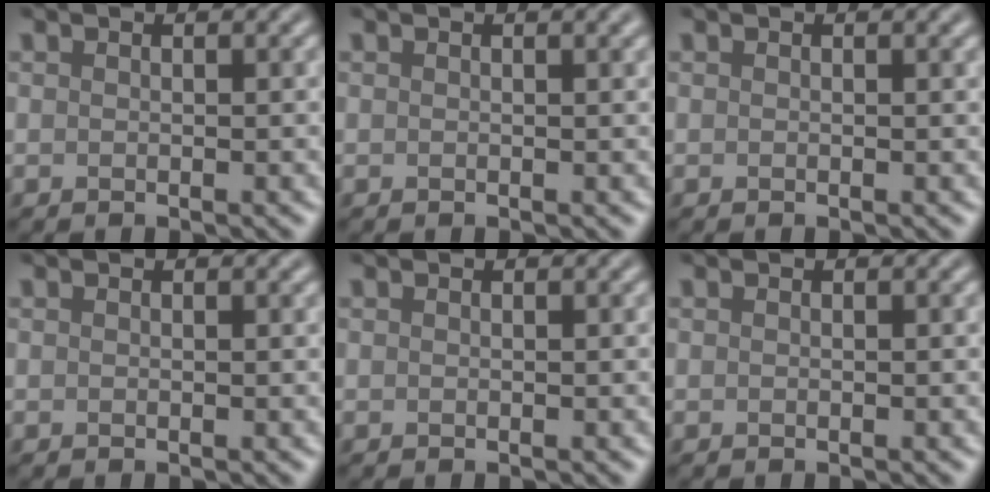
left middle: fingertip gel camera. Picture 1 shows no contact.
{"total": 0.9, "force": [0.5, 0.2, 0.6], "torque": [-0.010, 0.001, 0.008]}
{"total": 0.0}
{"total": 0.0}
{"total": 0.0}
{"total": 0.0}